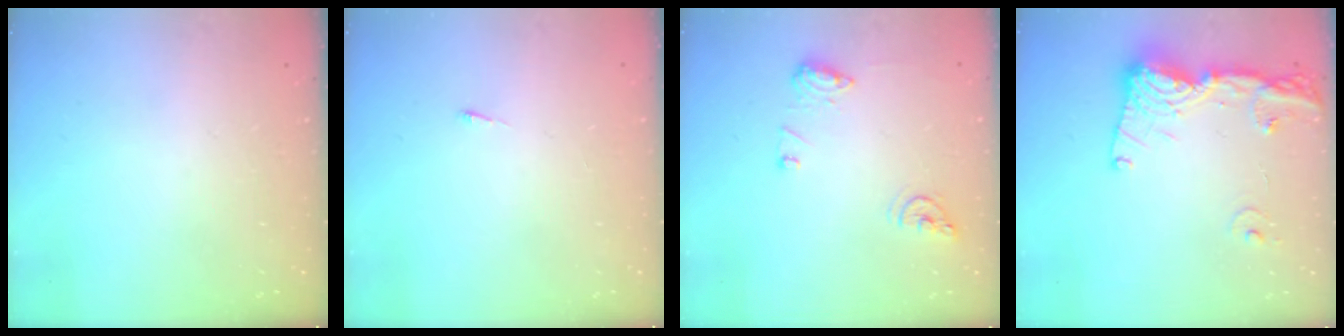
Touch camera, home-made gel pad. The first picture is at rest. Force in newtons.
{"total": 2.6, "press": 2.5, "slide": 0.3}
{"total": 10.4, "press": 10.4, "slide": 1.0}
{"total": 16.5, "press": 16.4, "slide": 2.1}